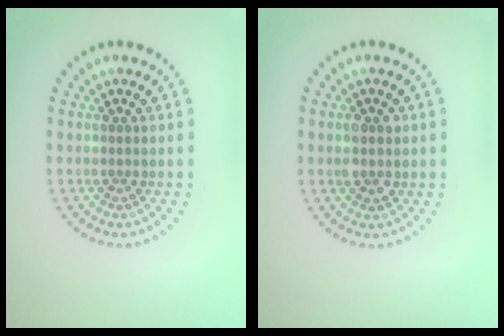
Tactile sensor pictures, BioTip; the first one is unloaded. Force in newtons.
{"total": 2.0, "press": 2.0, "slide": 0.3}